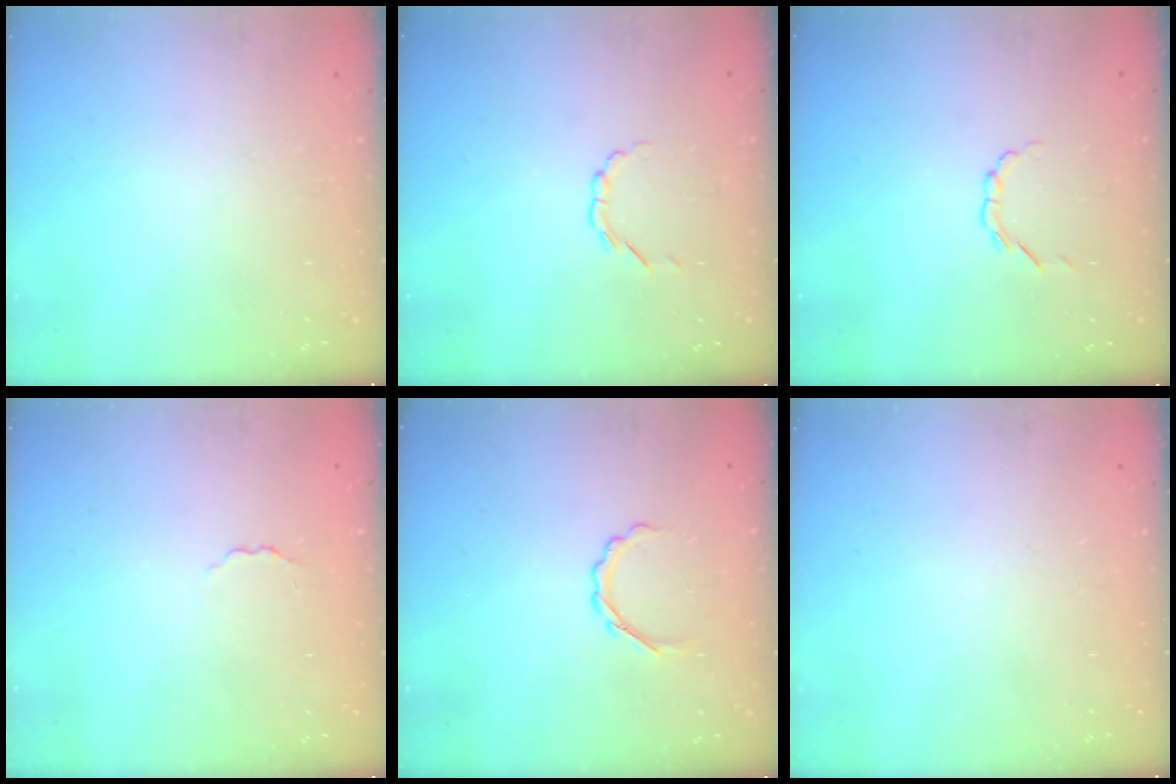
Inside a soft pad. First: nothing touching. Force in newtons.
{"total": 2.1, "press": 2.0, "slide": 0.7}
{"total": 2.1, "press": 2.0, "slide": 0.7}
{"total": 2.0, "press": 1.9, "slide": 0.6}
{"total": 3.7, "press": 3.5, "slide": 1.1}
{"total": 0.0}